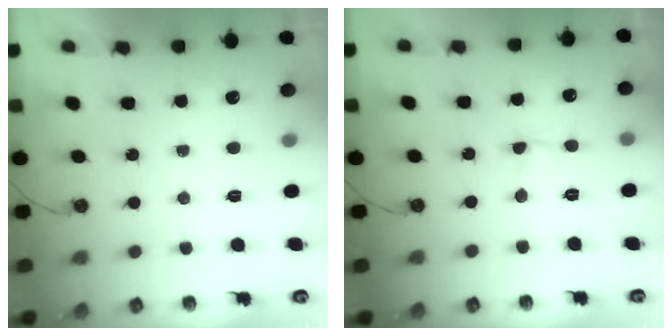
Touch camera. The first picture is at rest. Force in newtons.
{"total": 2.2, "press": 2.2, "slide": 0.5}